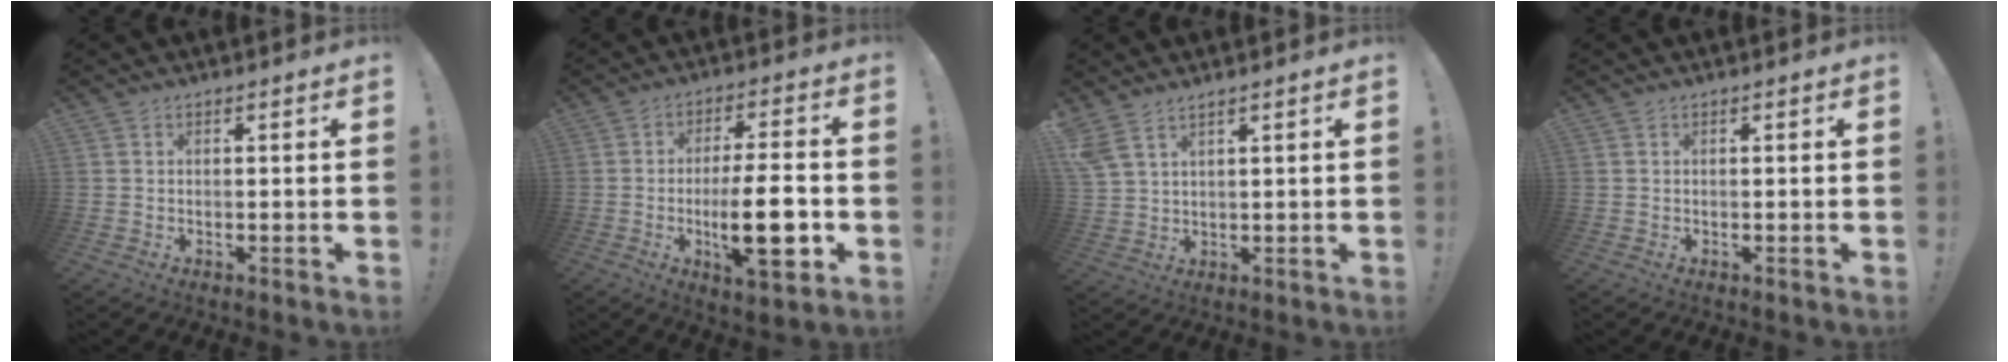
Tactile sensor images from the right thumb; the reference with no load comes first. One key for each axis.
{"total": 15.5, "fx": -3.8, "fy": 3.7, "fz": 14.6, "tx": -0.224, "ty": -0.001, "tz": -0.062}
{"total": 4.9, "fx": 3.6, "fy": 1.7, "fz": 2.8, "tx": -0.063, "ty": -0.010, "tz": 0.074}
{"total": 0.0}